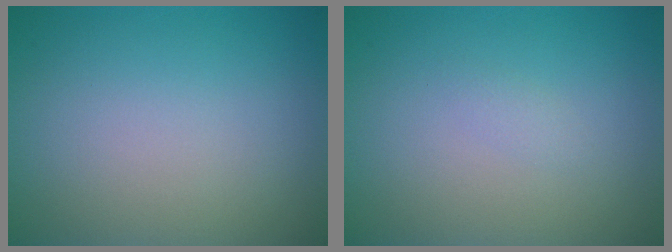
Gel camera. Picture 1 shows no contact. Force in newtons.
{"total": 0.6, "press": 0.6, "slide": 0.1}